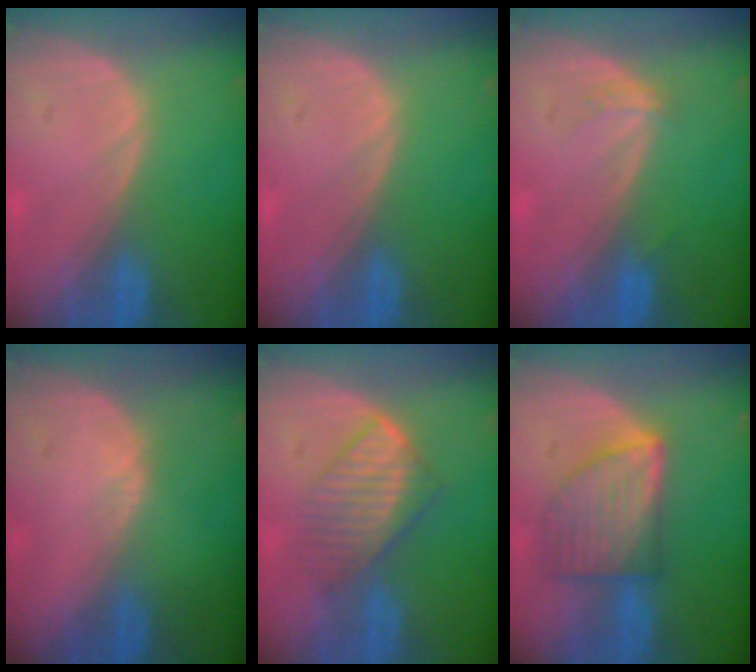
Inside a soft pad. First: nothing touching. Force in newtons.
{"total": 0.0}
{"total": 1.5, "press": 1.4, "slide": 0.3}
{"total": 0.7, "press": 0.4, "slide": 0.5}
{"total": 6.2, "press": 6.1, "slide": 1.2}
{"total": 7.6, "press": 7.6, "slide": 0.3}